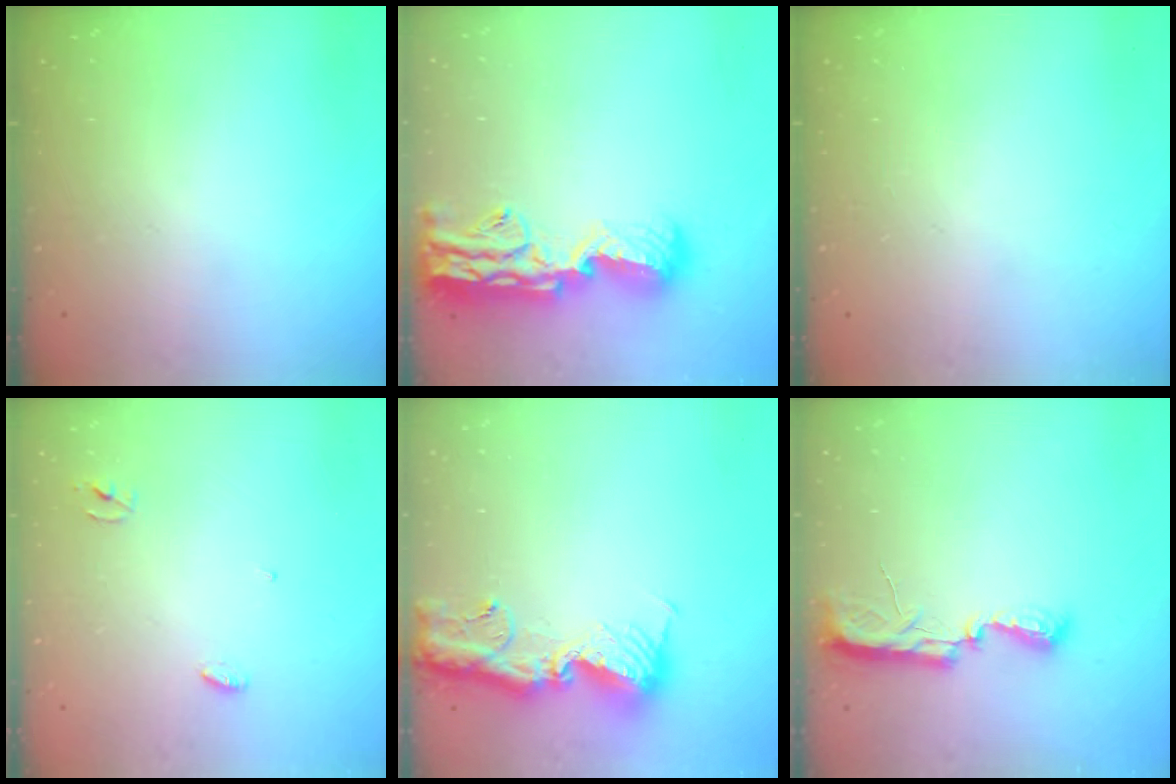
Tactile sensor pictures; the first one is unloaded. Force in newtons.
{"total": 18.1, "press": 17.4, "slide": 5.2}
{"total": 0.0}
{"total": 3.3, "press": 3.3, "slide": 0.3}
{"total": 15.7, "press": 15.6, "slide": 1.6}
{"total": 7.7, "press": 7.7, "slide": 0.6}